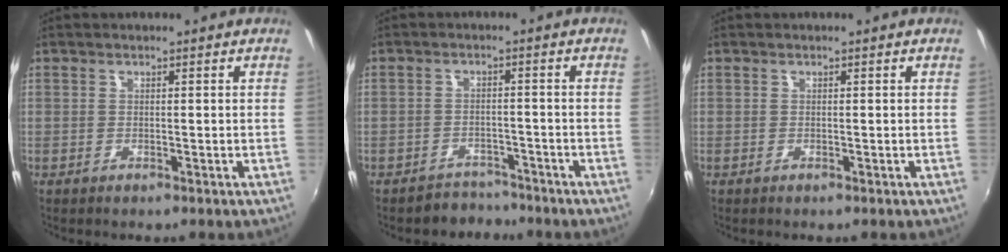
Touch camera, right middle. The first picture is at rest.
{"total": 3.6, "force": [-3.3, 1.3, -0.6], "torque": [0.002, 0.008, -0.052]}
{"total": 0.0}